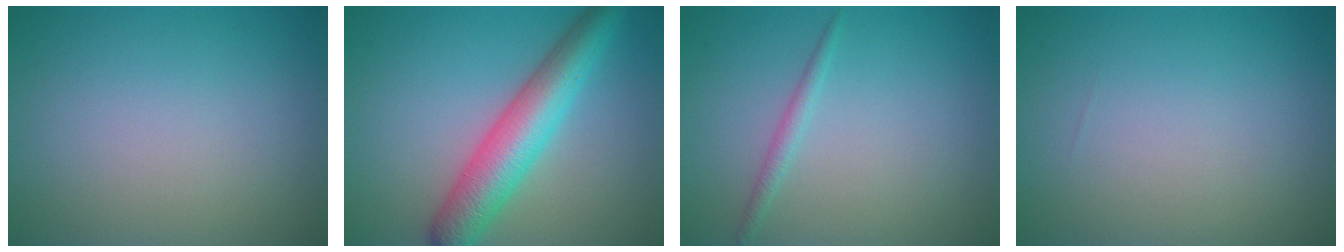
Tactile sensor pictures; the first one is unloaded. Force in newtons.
{"total": 6.5, "press": 6.5, "slide": 0.2}
{"total": 1.1, "press": 1.1, "slide": 0.0}
{"total": 0.0}